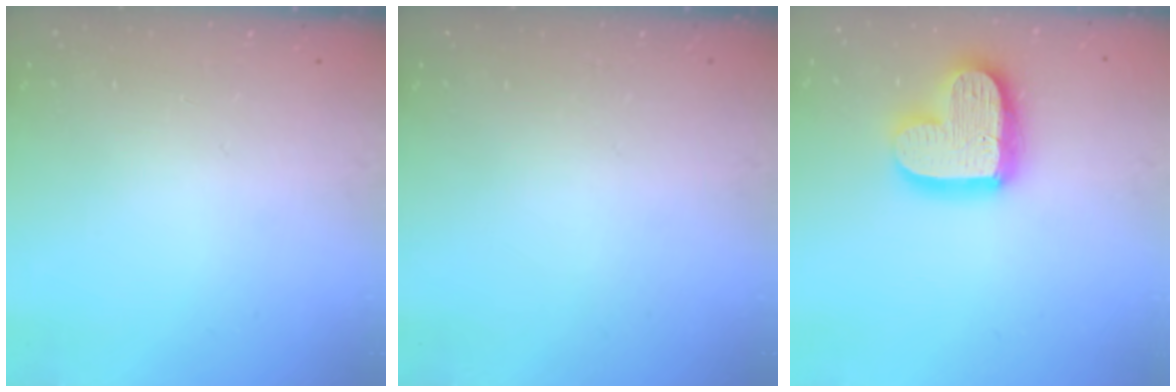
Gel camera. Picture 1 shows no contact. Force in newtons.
{"total": 0.0}
{"total": 17.1, "press": 17.1, "slide": 1.4}